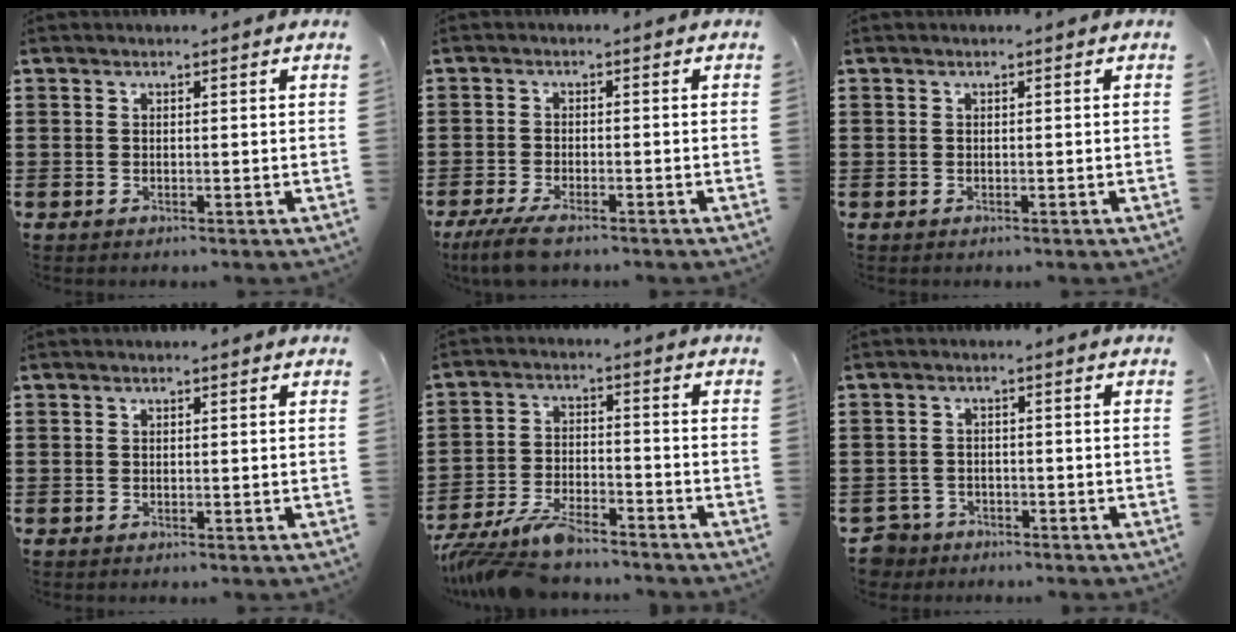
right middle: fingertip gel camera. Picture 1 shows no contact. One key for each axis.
{"total": 3.8, "fx": -3.2, "fy": 0.4, "fz": 2.1, "tx": -0.056, "ty": -0.010, "tz": -0.065}
{"total": 0.0}
{"total": 0.0}
{"total": 7.5, "fx": -6.7, "fy": 1.6, "fz": 3.0, "tx": -0.081, "ty": 0.000, "tz": -0.135}
{"total": 3.0, "fx": -2.8, "fy": 1.1, "fz": 0.0, "tx": -0.022, "ty": -0.005, "tz": -0.066}